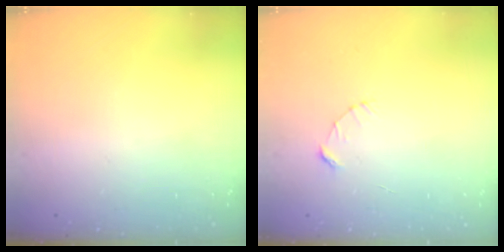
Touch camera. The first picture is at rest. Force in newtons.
{"total": 2.7, "press": 2.7, "slide": 0.3}